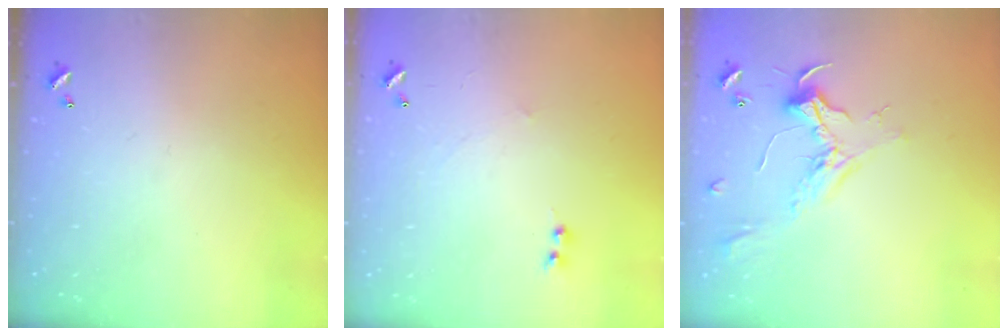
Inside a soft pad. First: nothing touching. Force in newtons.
{"total": 1.1, "press": 0.9, "slide": 0.6}
{"total": 2.4, "press": 2.3, "slide": 0.8}